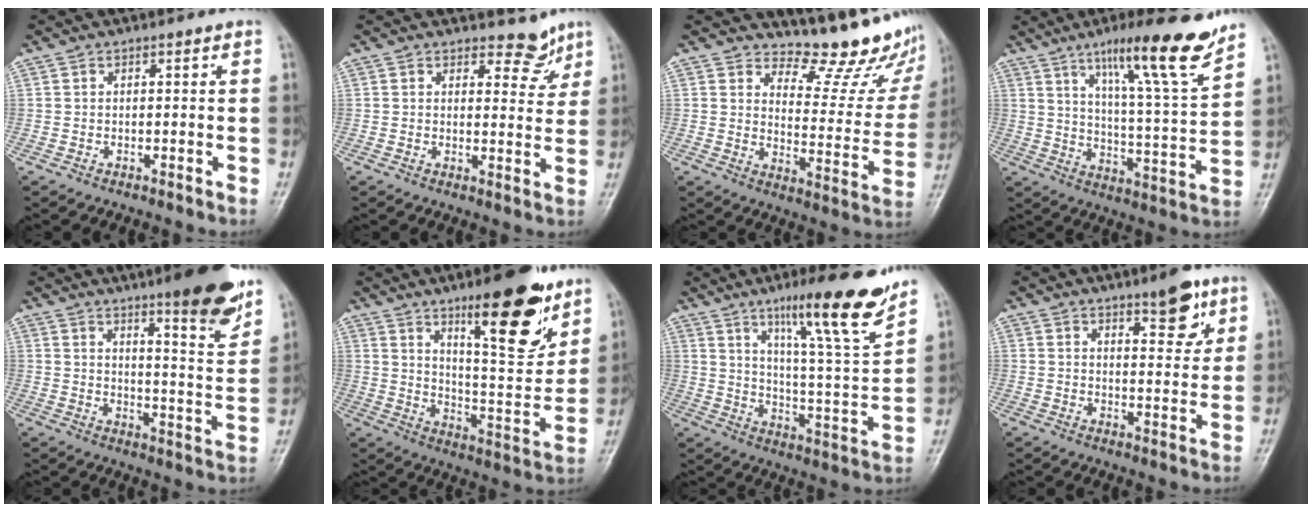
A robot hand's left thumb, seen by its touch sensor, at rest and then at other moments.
{"total": 4.7, "force": [3.8, 2.3, 1.2], "torque": [0.012, -0.031, 0.049]}
{"total": 16.5, "force": [14.2, 5.8, 6.0], "torque": [-0.025, -0.130, 0.167]}
{"total": 17.0, "force": [11.6, 1.5, 12.3], "torque": [-0.173, -0.067, 0.182]}
{"total": 14.1, "force": [9.7, 2.3, 10.0], "torque": [-0.111, -0.064, 0.139]}
{"total": 18.6, "force": [11.4, 5.1, 13.8], "torque": [-0.165, -0.075, 0.184]}
{"total": 18.2, "force": [12.4, 1.8, 13.2], "torque": [-0.180, -0.073, 0.194]}
{"total": 7.9, "force": [4.9, 2.7, 5.5], "torque": [-0.055, -0.030, 0.067]}